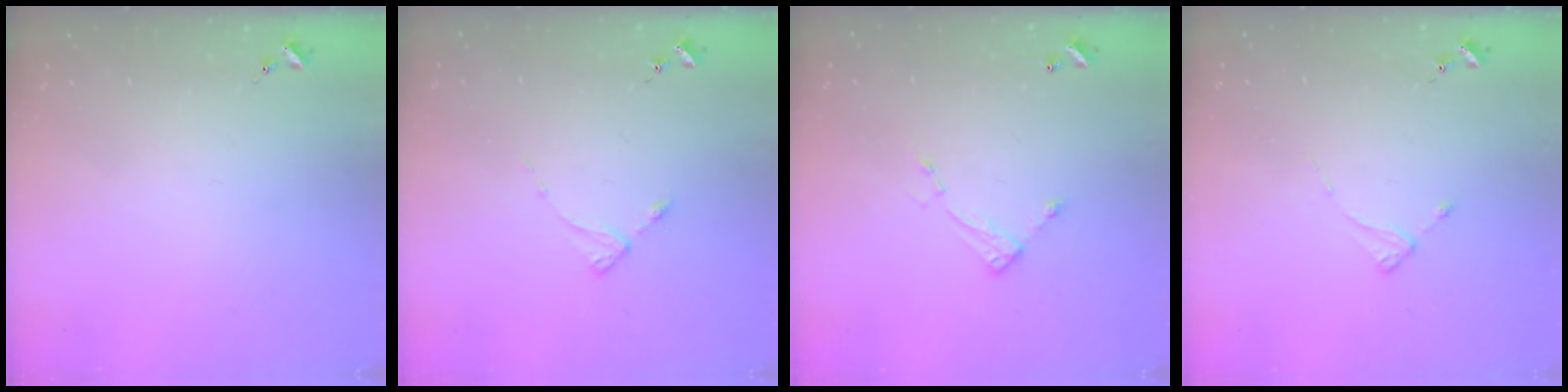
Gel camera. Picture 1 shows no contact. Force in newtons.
{"total": 2.7, "press": 2.7, "slide": 0.3}
{"total": 4.7, "press": 4.6, "slide": 0.4}
{"total": 2.0, "press": 2.0, "slide": 0.3}